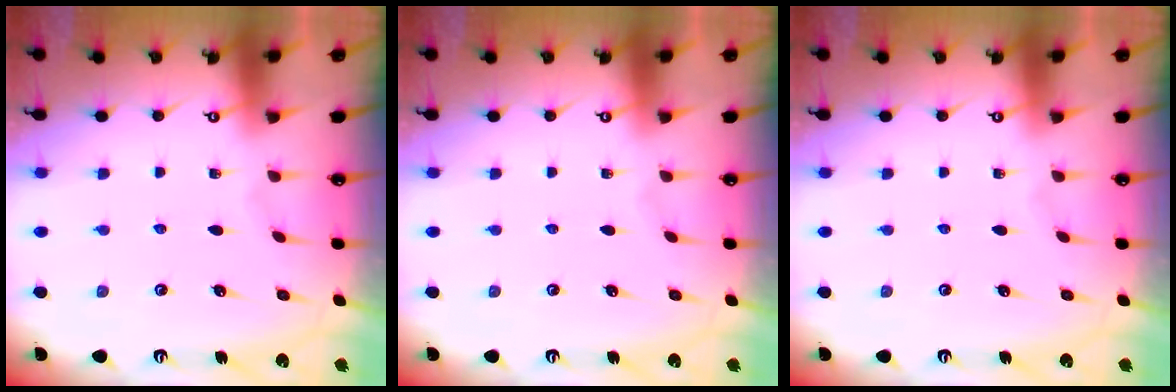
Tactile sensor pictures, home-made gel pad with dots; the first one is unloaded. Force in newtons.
{"total": 0.0}
{"total": 0.0}